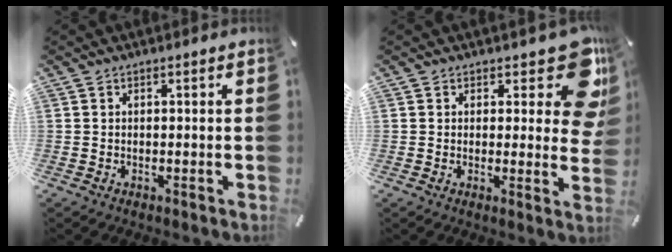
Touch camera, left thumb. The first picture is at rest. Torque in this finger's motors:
{"motor_torque": [1.57, 0.44, 0.52, -0.38, 0.02]}